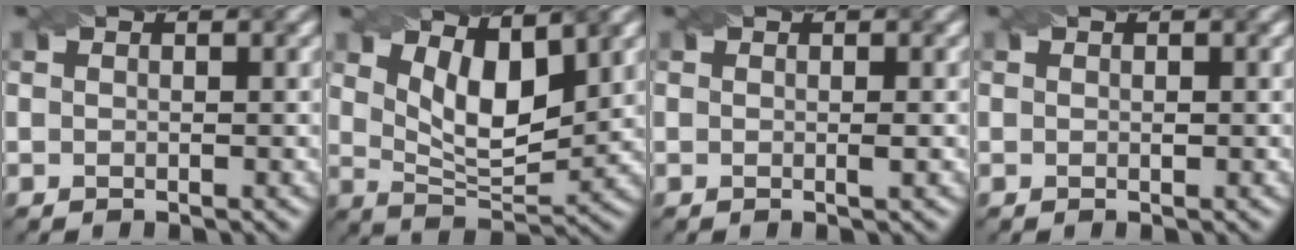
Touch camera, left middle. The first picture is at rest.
{"total": 6.0, "force": [2.7, 2.6, 4.7], "torque": [-0.092, -0.012, 0.048]}
{"total": 0.6, "force": [-0.2, -0.2, 0.6], "torque": [-0.011, 0.000, -0.003]}
{"total": 0.0}